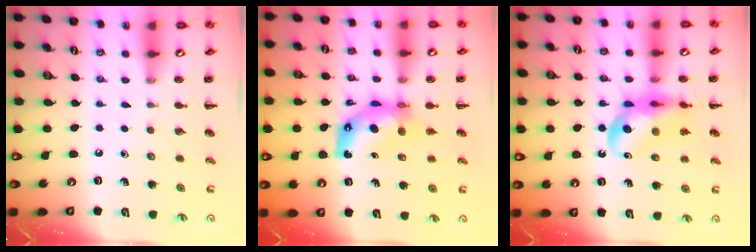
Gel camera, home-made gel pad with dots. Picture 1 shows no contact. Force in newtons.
{"total": 7.7, "press": 7.4, "slide": 2.2}
{"total": 12.9, "press": 12.4, "slide": 3.5}